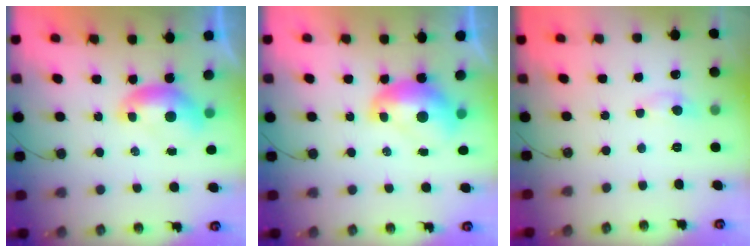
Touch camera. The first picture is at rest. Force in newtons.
{"total": 2.8, "press": 2.8, "slide": 0.4}
{"total": 0.7, "press": 0.6, "slide": 0.4}